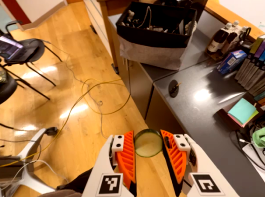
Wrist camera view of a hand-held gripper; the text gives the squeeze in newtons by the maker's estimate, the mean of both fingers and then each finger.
{"total": 9.1, "left": 9.0, "right": 9.1}